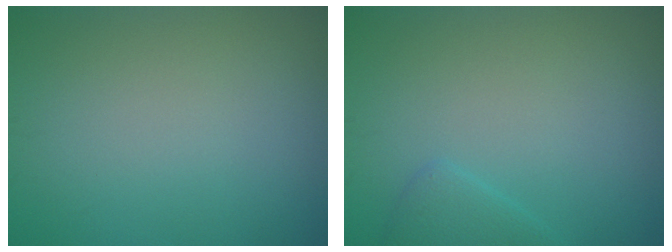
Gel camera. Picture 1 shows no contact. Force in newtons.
{"total": 1.6, "press": 1.6, "slide": 0.1}